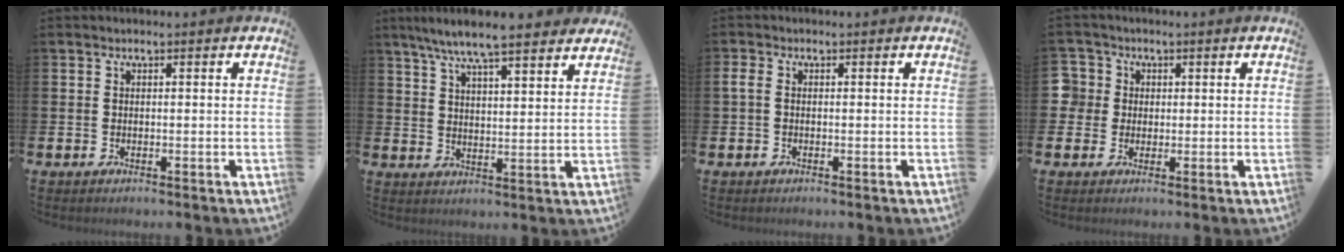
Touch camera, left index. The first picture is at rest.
{"total": 7.8, "force": [7.3, 0.7, 2.9], "torque": [-0.075, -0.032, 0.130]}
{"total": 1.0, "force": [-0.3, 0.6, 0.8], "torque": [-0.014, 0.001, -0.007]}
{"total": 3.7, "force": [0.9, 3.6, -0.2], "torque": [0.004, 0.004, 0.008]}